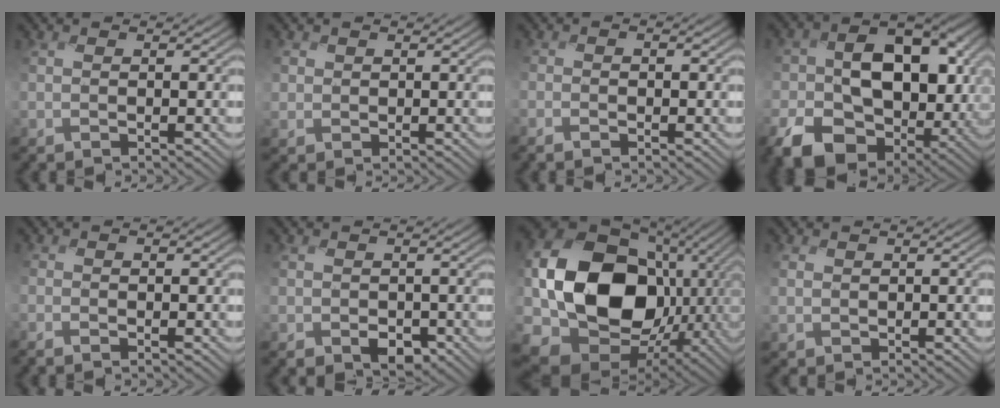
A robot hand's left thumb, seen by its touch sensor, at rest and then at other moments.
{"total": 1.5, "force": [0.2, 1.2, -0.8], "torque": [0.003, -0.004, -0.005]}
{"total": 0.8, "force": [-0.7, -0.2, -0.3], "torque": [0.009, 0.000, -0.019]}
{"total": 15.2, "force": [-3.5, 11.0, 9.8], "torque": [-0.135, -0.036, -0.048]}
{"total": 0.6, "force": [-0.5, -0.1, -0.4], "torque": [0.011, -0.001, -0.012]}
{"total": 3.2, "force": [-1.1, 2.5, 1.6], "torque": [-0.042, -0.022, -0.015]}
{"total": 21.0, "force": [-1.3, 15.9, 13.7], "torque": [-0.337, -0.037, -0.007]}
{"total": 1.0, "force": [0.4, 0.8, -0.2], "torque": [-0.011, -0.002, 0.003]}